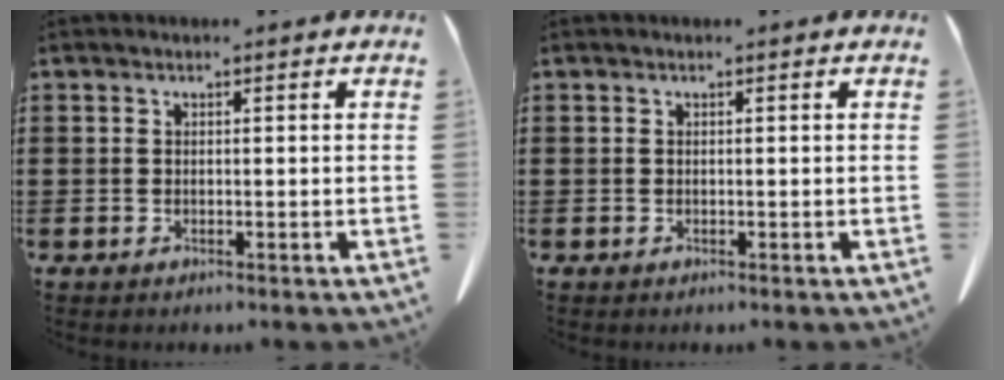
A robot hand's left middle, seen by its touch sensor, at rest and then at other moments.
{"total": 0.0}